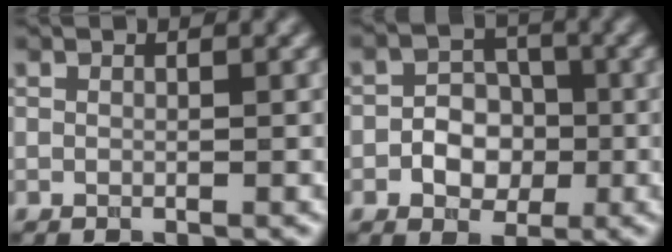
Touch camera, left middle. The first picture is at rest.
{"total": 3.8, "force": [-1.1, 2.9, 2.2], "torque": [-0.022, 0.002, -0.022]}